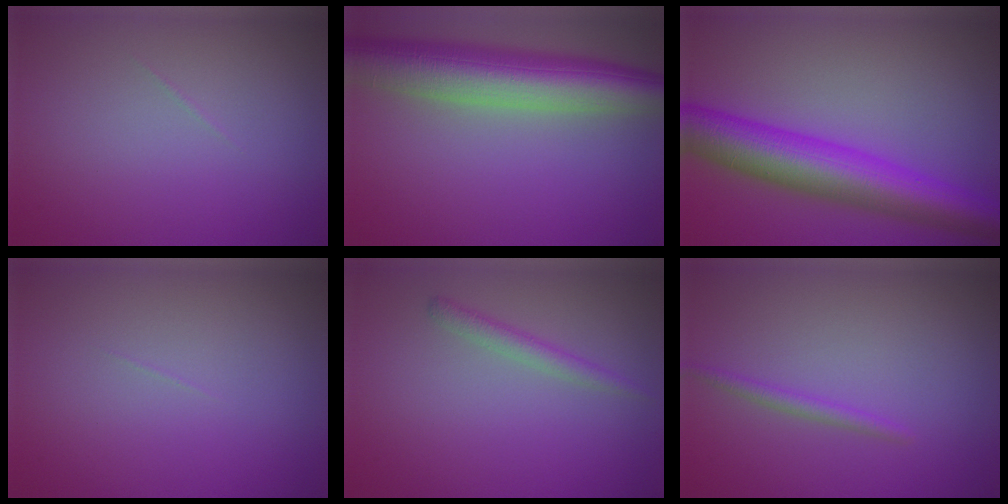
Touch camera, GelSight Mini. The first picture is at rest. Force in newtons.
{"total": 9.3, "press": 9.3, "slide": 0.4}
{"total": 9.4, "press": 9.4, "slide": 0.0}
{"total": 0.0}
{"total": 1.5, "press": 1.5, "slide": 0.1}
{"total": 1.3, "press": 1.3, "slide": 0.0}